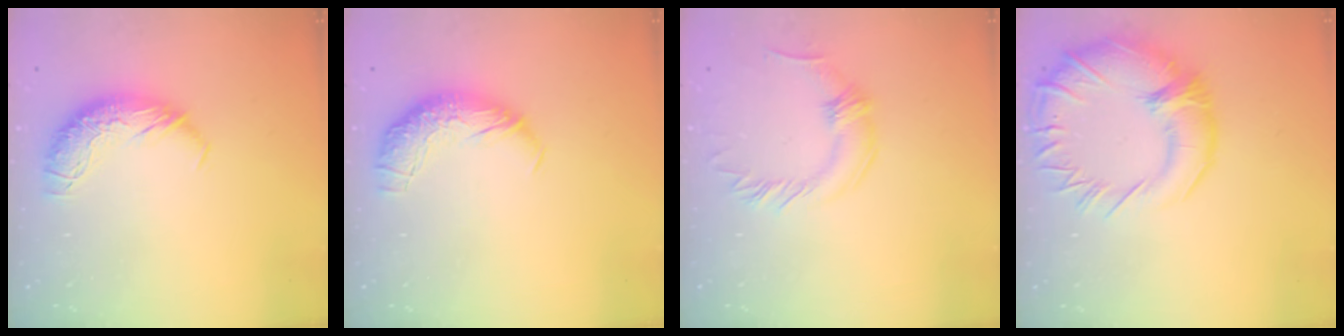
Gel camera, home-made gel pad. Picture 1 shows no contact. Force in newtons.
{"total": 2.3, "press": 0.9, "slide": 2.1}
{"total": 0.0}
{"total": 9.5, "press": 9.1, "slide": 3.0}